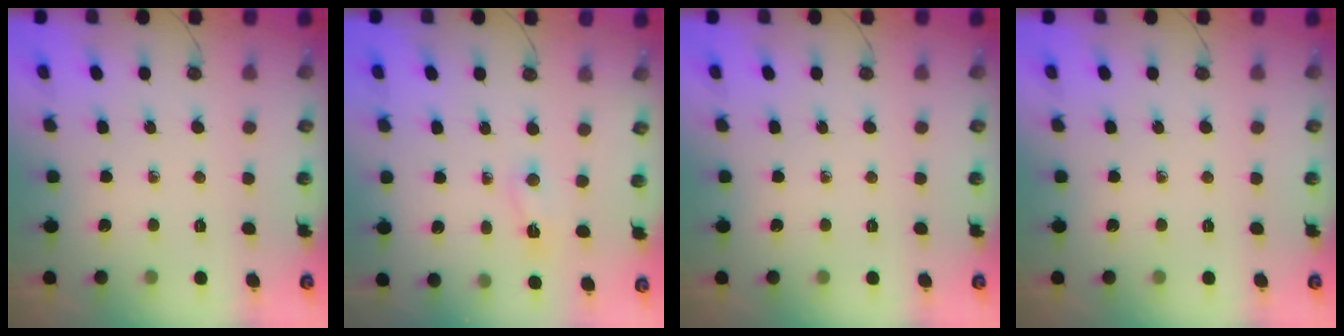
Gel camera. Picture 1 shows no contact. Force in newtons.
{"total": 2.6, "press": 2.6, "slide": 0.6}
{"total": 0.0}
{"total": 0.0}